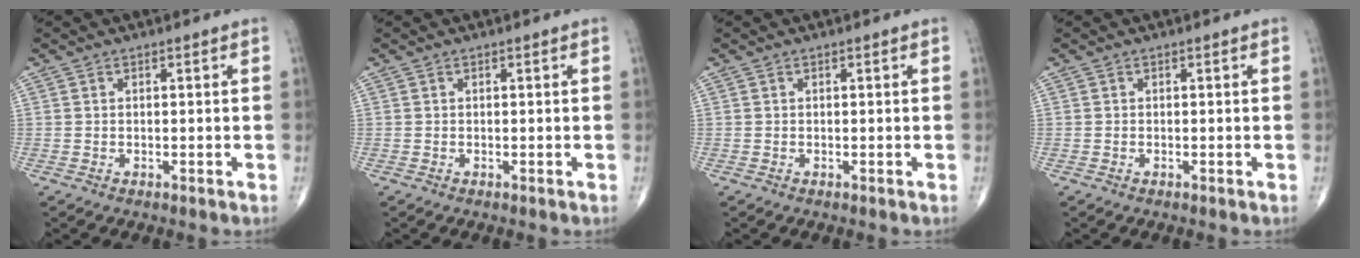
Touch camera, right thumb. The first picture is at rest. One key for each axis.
{"total": 0.0}
{"total": 0.0}
{"total": 0.0}